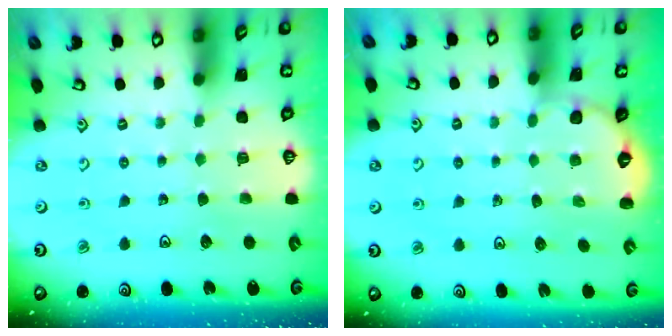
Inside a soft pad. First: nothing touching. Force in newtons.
{"total": 2.4, "press": 2.3, "slide": 0.7}